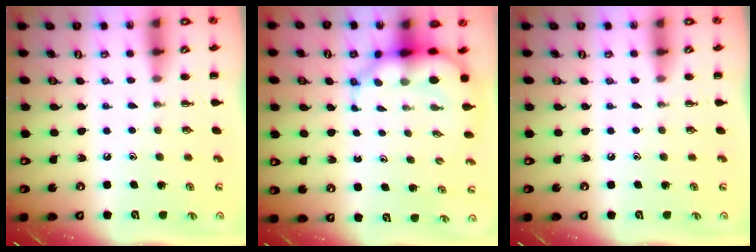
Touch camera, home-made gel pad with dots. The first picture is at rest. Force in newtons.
{"total": 7.1, "press": 6.7, "slide": 2.3}
{"total": 0.0}